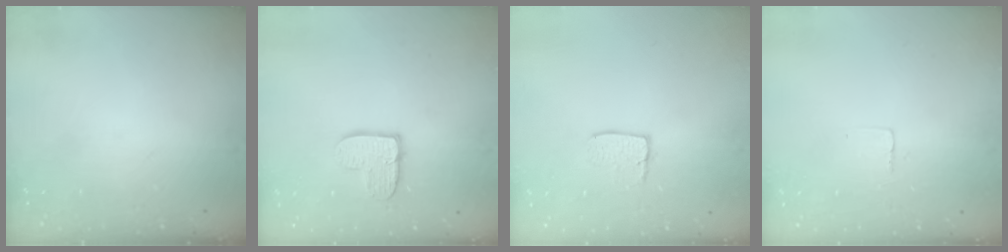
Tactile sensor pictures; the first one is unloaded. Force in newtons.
{"total": 9.4, "press": 9.3, "slide": 0.7}
{"total": 5.5, "press": 5.5, "slide": 0.3}
{"total": 1.9, "press": 1.9, "slide": 0.1}